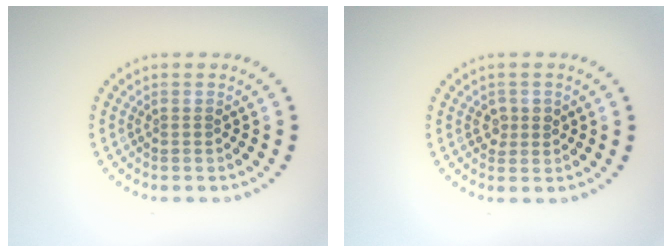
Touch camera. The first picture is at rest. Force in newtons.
{"total": 1.5, "press": 1.5, "slide": 0.3}